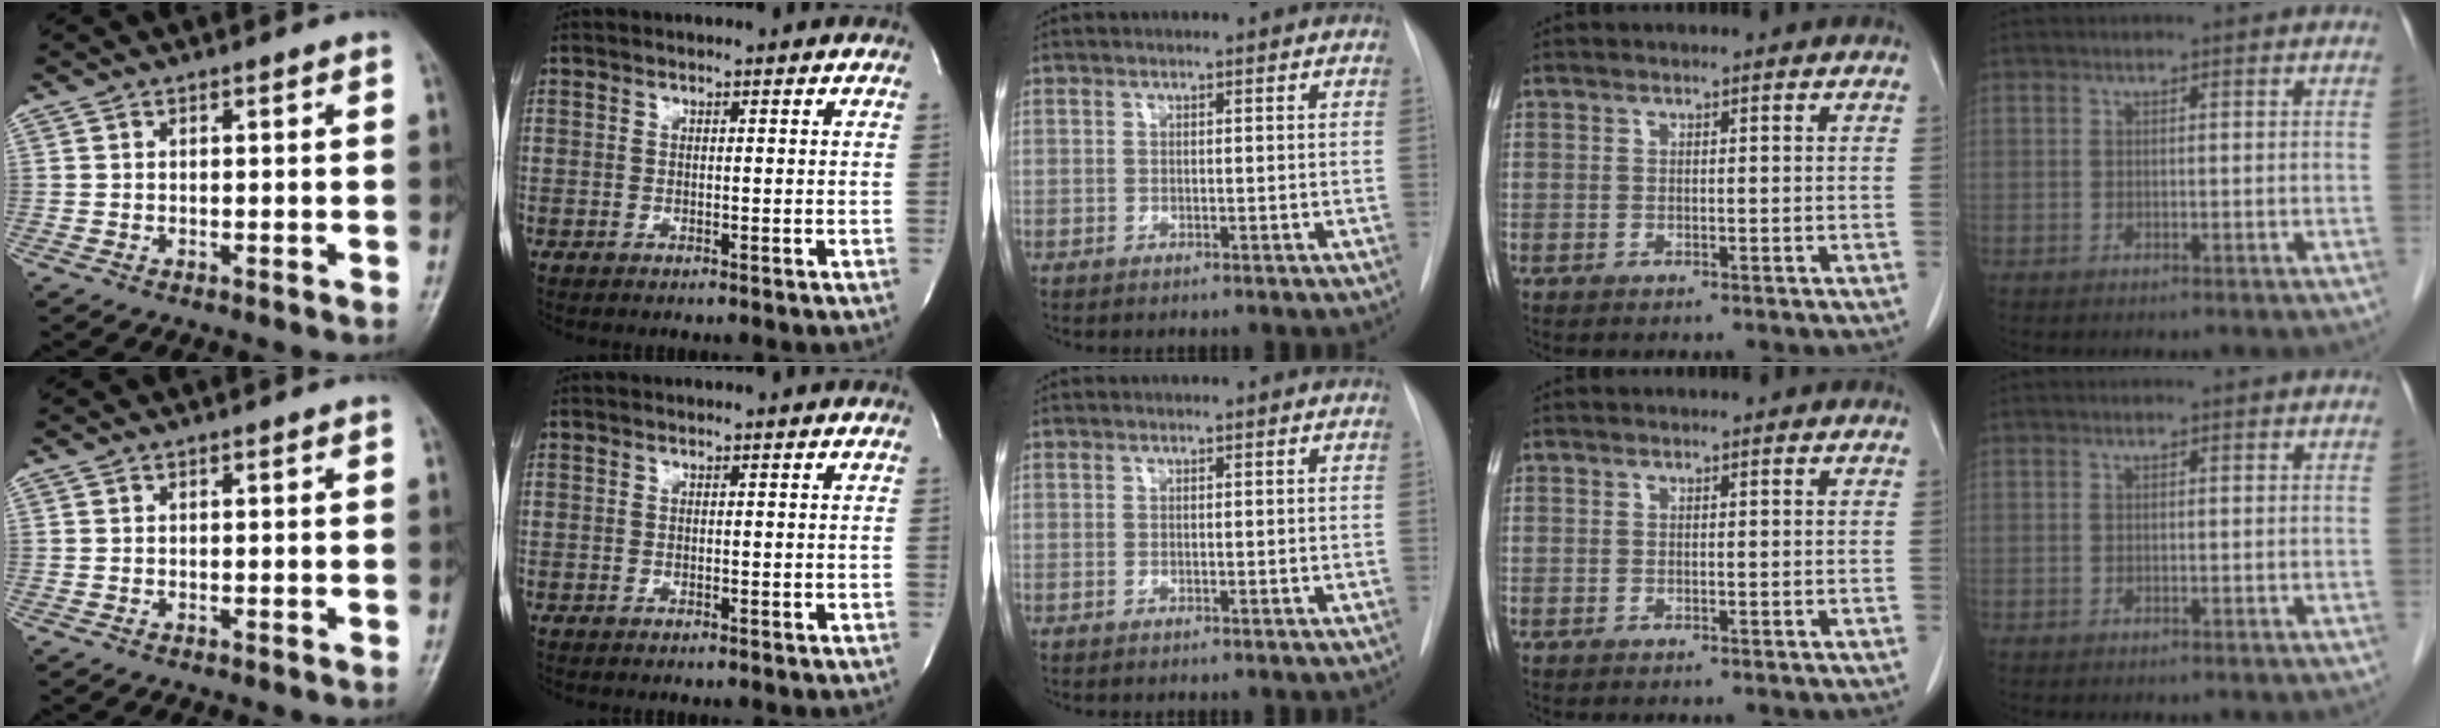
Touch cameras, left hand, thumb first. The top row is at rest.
{}